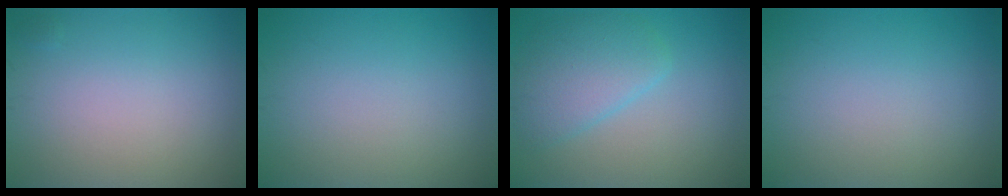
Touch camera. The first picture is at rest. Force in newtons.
{"total": 0.0}
{"total": 4.2, "press": 4.2, "slide": 0.3}
{"total": 0.0}